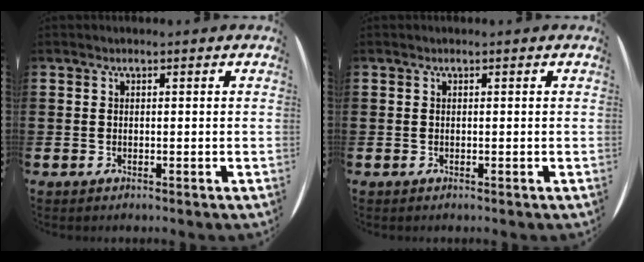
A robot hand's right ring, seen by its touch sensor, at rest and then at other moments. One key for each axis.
{"total": 0.0}